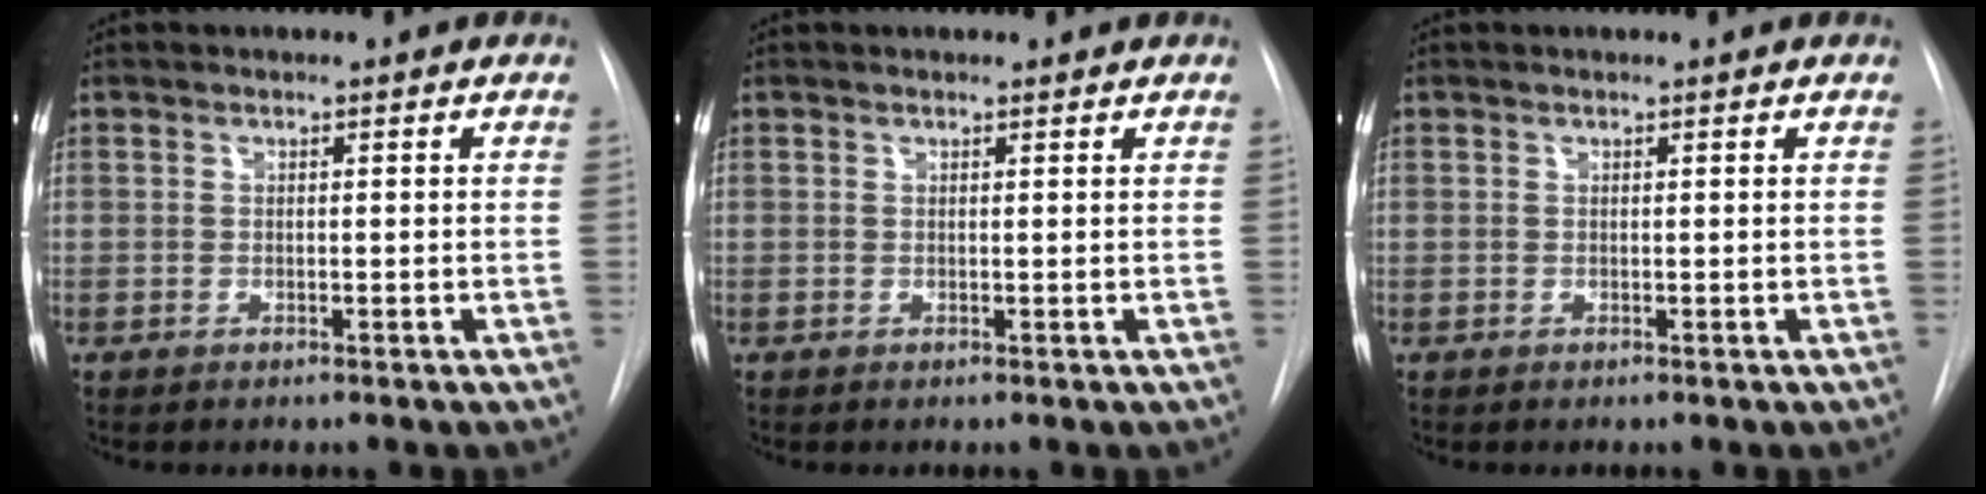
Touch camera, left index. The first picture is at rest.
{"total": 1.3, "force": [1.3, 0.1, 0.1], "torque": [-0.011, 0.004, 0.014]}
{"total": 0.6, "force": [0.6, 0.0, 0.1], "torque": [-0.007, 0.004, 0.009]}